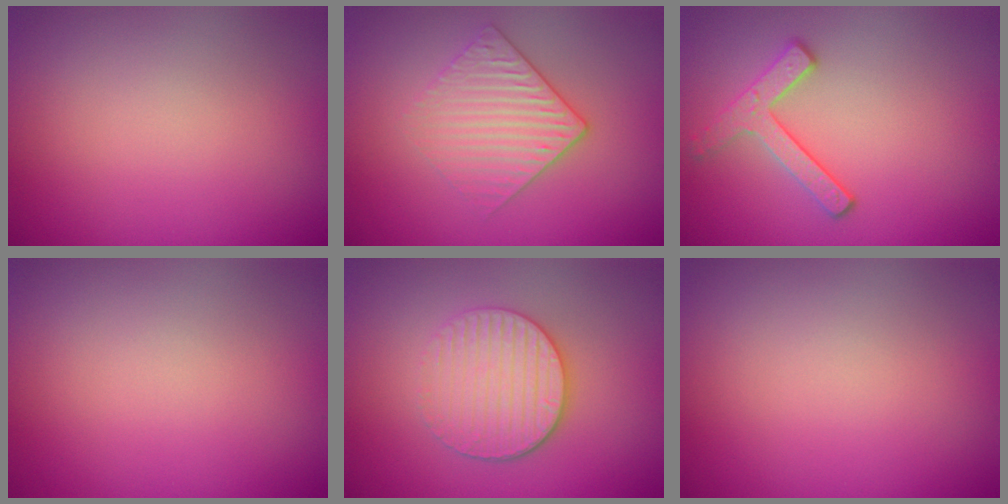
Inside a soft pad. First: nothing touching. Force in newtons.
{"total": 3.1, "press": 2.8, "slide": 1.3}
{"total": 2.5, "press": 2.3, "slide": 0.9}
{"total": 0.0}
{"total": 3.9, "press": 3.4, "slide": 1.9}
{"total": 0.0}